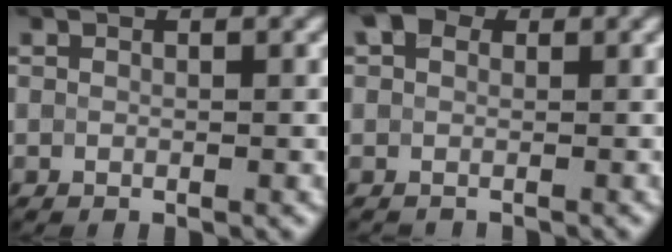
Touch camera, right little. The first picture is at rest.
{"total": 2.2, "force": [0.0, 2.0, 0.9], "torque": [-0.013, 0.009, -0.015]}